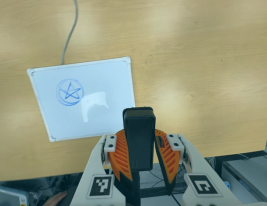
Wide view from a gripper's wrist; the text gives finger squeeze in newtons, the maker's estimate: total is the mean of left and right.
{"total": 10.3, "left": 9.2, "right": 11.4}